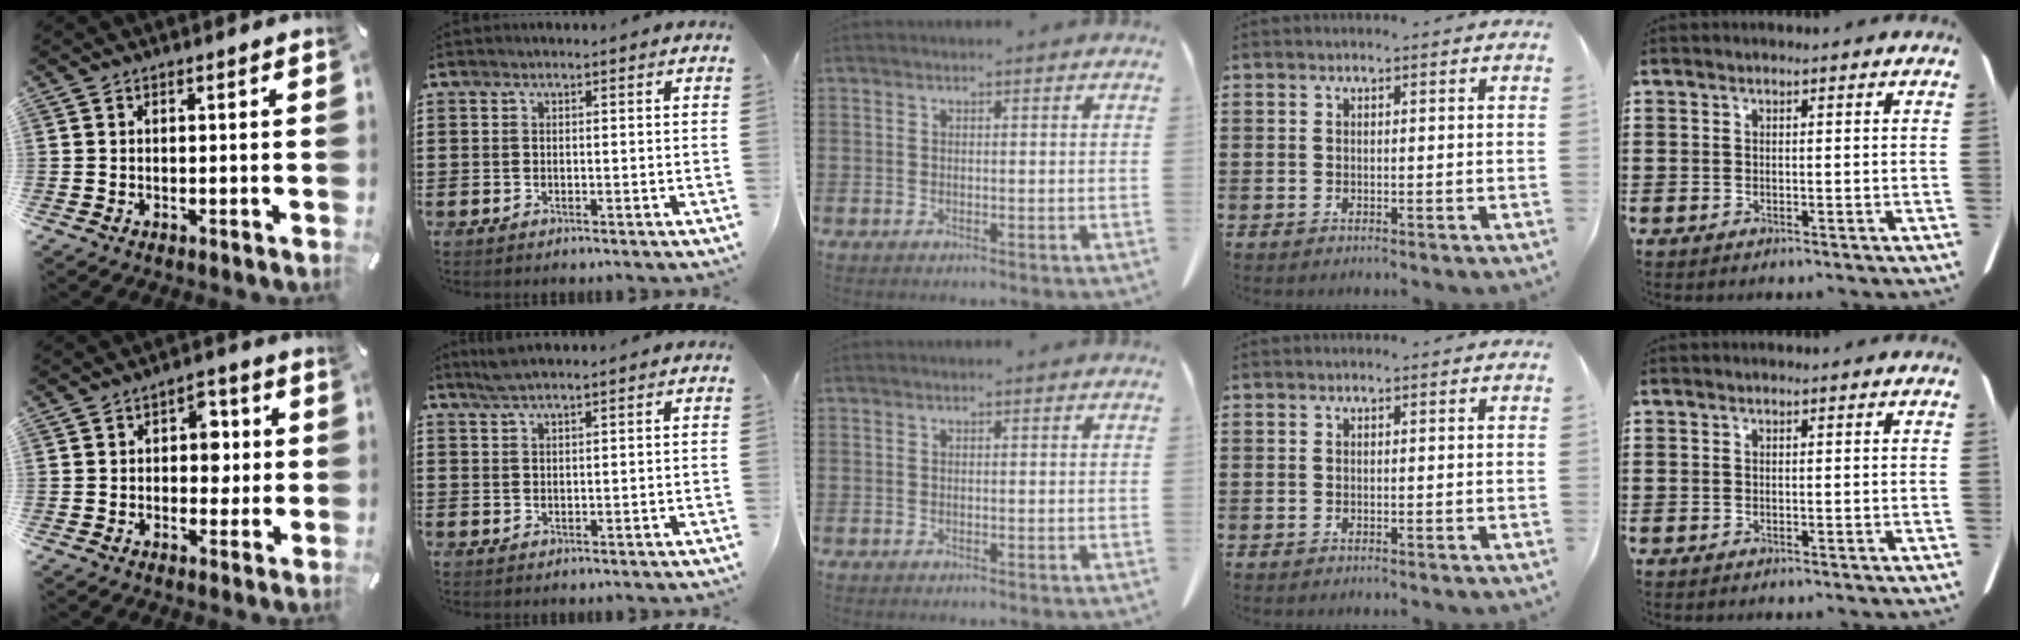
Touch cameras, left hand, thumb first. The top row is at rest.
{"thumb": {"total": 6.6, "force": [0.2, 5.0, 4.3], "torque": [-0.048, 0.002, -0.005]}, "index": {"total": 2.3, "force": [1.9, 0.1, 1.3], "torque": [-0.027, 0.002, 0.036]}}